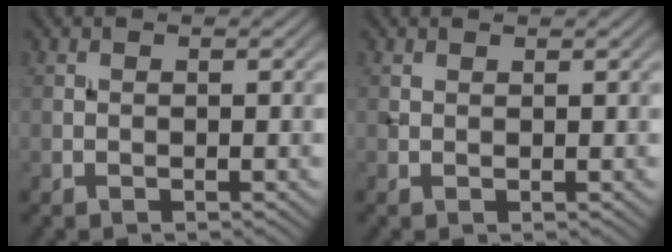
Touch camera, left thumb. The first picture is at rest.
{"total": 0.6, "force": [0.6, 0.2, 0.2], "torque": [-0.006, 0.000, 0.012]}